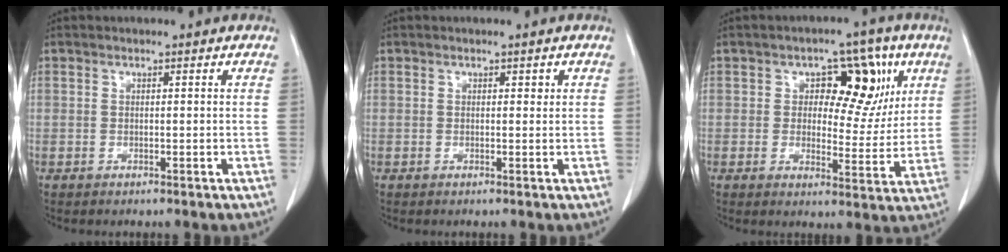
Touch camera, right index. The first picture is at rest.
{"total": 1.0, "force": [0.6, 0.6, 0.7], "torque": [-0.008, -0.003, 0.007]}
{"total": 11.4, "force": [4.2, 6.4, 8.4], "torque": [-0.098, 0.023, 0.062]}